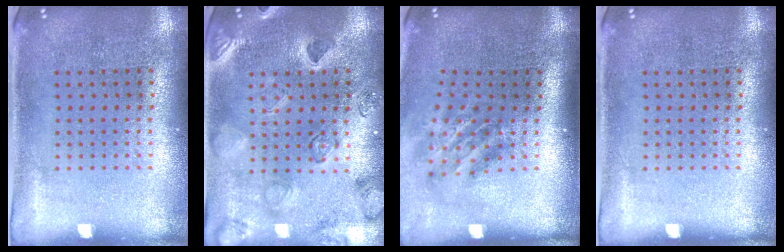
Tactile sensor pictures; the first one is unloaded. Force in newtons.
{"total": 2.5, "press": 2.4, "slide": 0.9}
{"total": 1.9, "press": 1.2, "slide": 1.4}
{"total": 0.0}